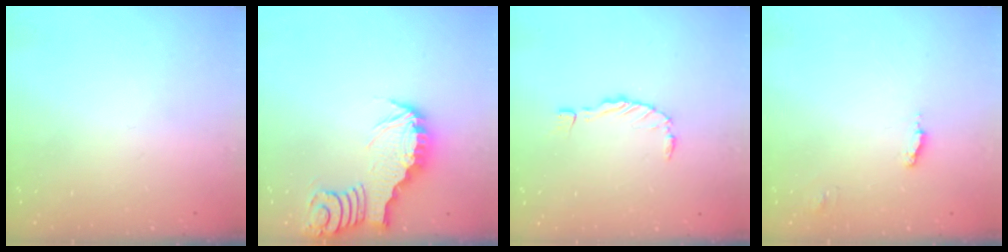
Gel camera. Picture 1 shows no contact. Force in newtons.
{"total": 3.3, "press": 3.2, "slide": 0.4}
{"total": 0.0}
{"total": 2.9, "press": 2.9, "slide": 0.3}